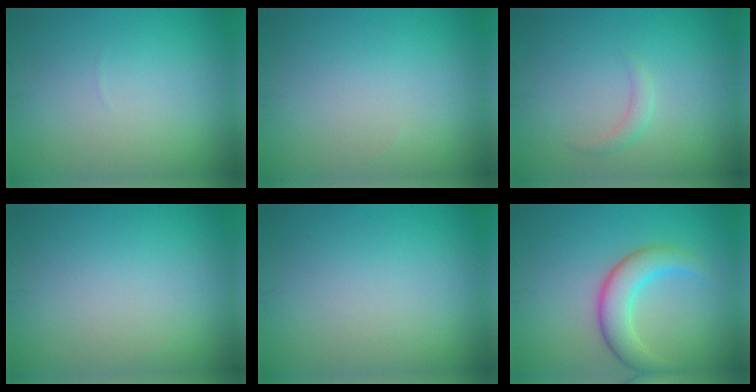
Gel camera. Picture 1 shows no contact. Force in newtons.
{"total": 0.0}
{"total": 1.1, "press": 1.1, "slide": 0.1}
{"total": 0.0}
{"total": 0.0}
{"total": 4.3, "press": 4.3, "slide": 0.1}